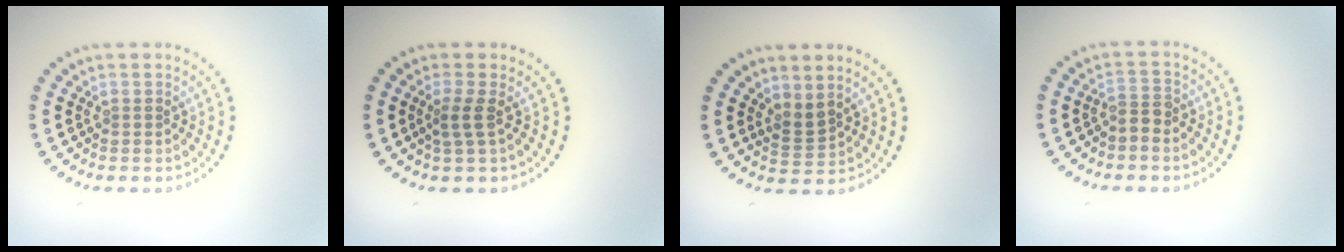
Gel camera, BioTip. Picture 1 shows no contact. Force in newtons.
{"total": 1.9, "press": 1.3, "slide": 1.3}
{"total": 1.8, "press": 1.3, "slide": 1.2}
{"total": 1.8, "press": 1.4, "slide": 1.2}